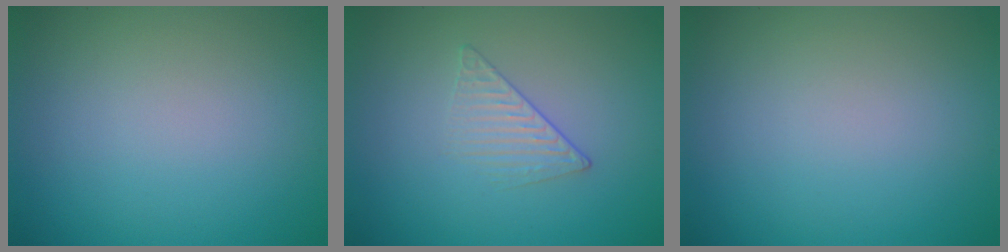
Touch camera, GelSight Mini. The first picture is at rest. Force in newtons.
{"total": 1.5, "press": 0.7, "slide": 1.3}
{"total": 0.0}